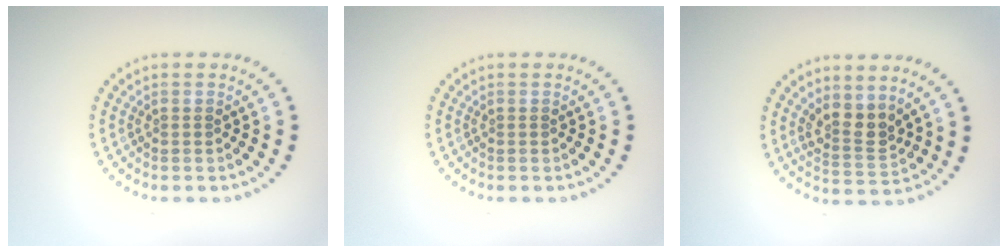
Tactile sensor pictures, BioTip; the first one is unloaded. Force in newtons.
{"total": 0.0}
{"total": 2.8, "press": 2.4, "slide": 1.5}